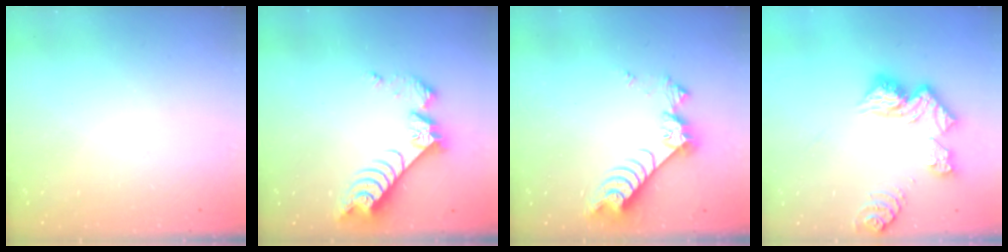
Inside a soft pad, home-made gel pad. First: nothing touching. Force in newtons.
{"total": 8.4, "press": 8.4, "slide": 0.3}
{"total": 8.7, "press": 8.7, "slide": 0.4}
{"total": 13.1, "press": 13.0, "slide": 1.4}